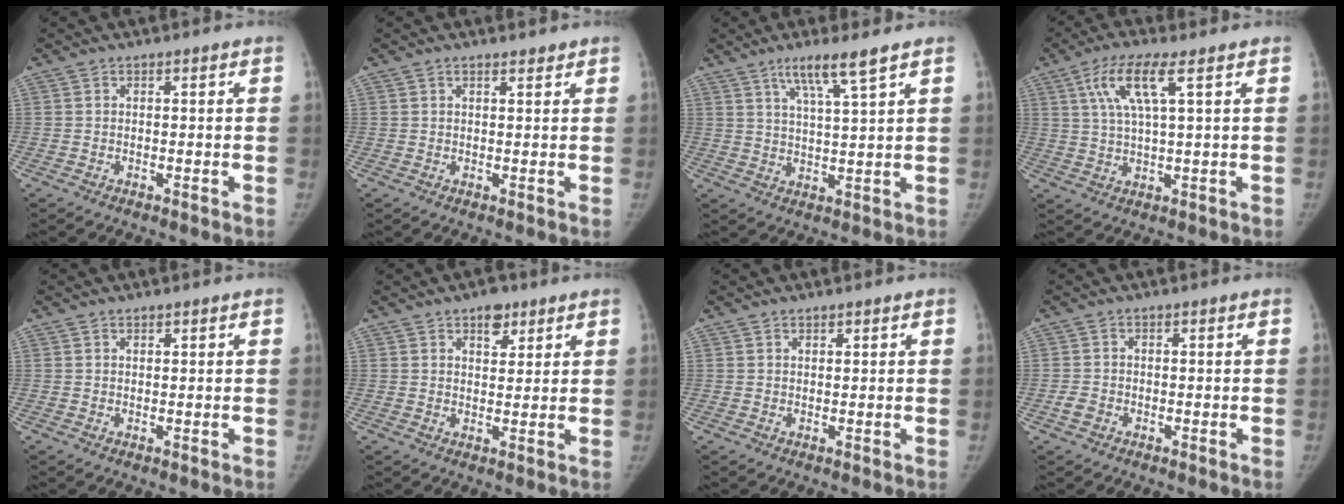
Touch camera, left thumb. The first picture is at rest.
{"total": 1.4, "force": [1.1, 0.5, 0.6], "torque": [-0.002, -0.006, 0.016]}
{"total": 7.0, "force": [4.6, 0.1, 5.3], "torque": [-0.097, -0.025, 0.087]}
{"total": 8.4, "force": [3.6, 1.4, 7.5], "torque": [-0.165, -0.004, 0.071]}
{"total": 0.7, "force": [0.6, 0.3, 0.2], "torque": [0.002, -0.003, 0.008]}
{"total": 4.7, "force": [2.9, 2.6, 2.5], "torque": [-0.010, -0.014, 0.041]}
{"total": 0.9, "force": [0.7, 0.4, 0.3], "torque": [0.003, -0.003, 0.010]}
{"total": 1.7, "force": [-0.8, 1.4, 0.7], "torque": [-0.008, 0.004, -0.016]}